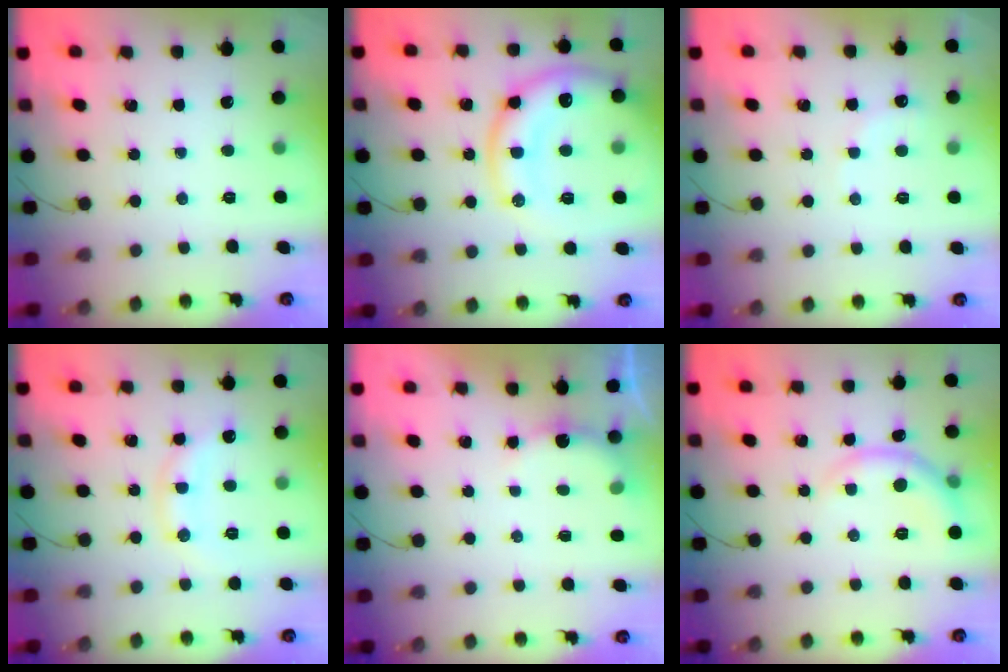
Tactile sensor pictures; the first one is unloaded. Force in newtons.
{"total": 18.7, "press": 18.5, "slide": 2.2}
{"total": 6.1, "press": 5.9, "slide": 1.4}
{"total": 9.2, "press": 9.2, "slide": 0.3}
{"total": 3.9, "press": 3.9, "slide": 0.3}
{"total": 6.5, "press": 6.4, "slide": 0.9}